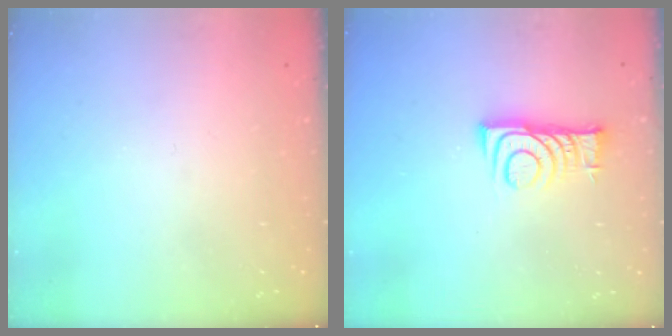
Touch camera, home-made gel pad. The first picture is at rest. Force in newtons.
{"total": 8.9, "press": 8.9, "slide": 0.1}